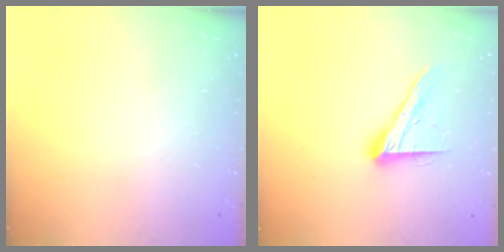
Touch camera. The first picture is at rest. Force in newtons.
{"total": 14.2, "press": 14.1, "slide": 1.1}